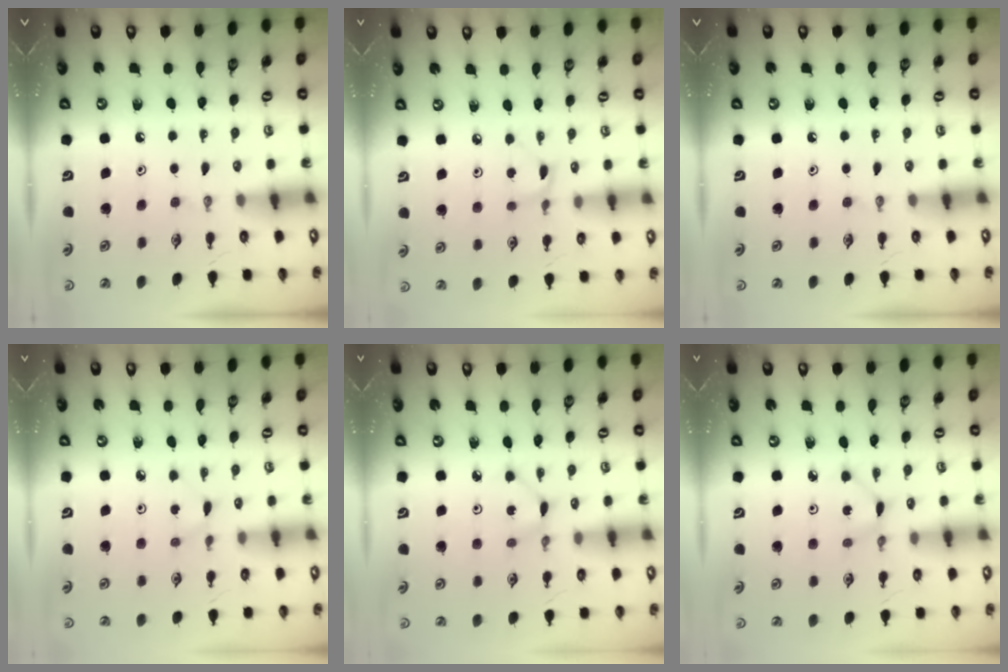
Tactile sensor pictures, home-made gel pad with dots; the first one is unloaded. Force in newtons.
{"total": 2.1, "press": 2.1, "slide": 0.3}
{"total": 0.0}
{"total": 1.5, "press": 1.4, "slide": 0.2}
{"total": 1.6, "press": 1.5, "slide": 0.2}
{"total": 1.6, "press": 1.5, "slide": 0.2}